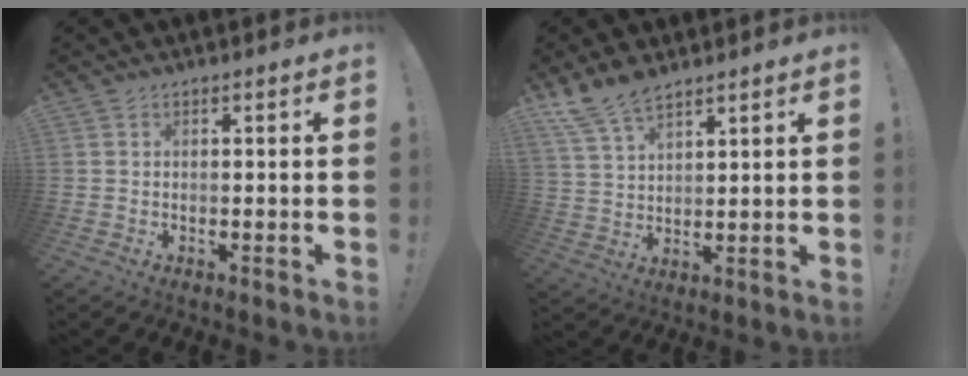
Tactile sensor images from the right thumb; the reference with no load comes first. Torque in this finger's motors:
{"motor_torque": [-0.39, 1.55, 0.67, 0.44, 0.07]}